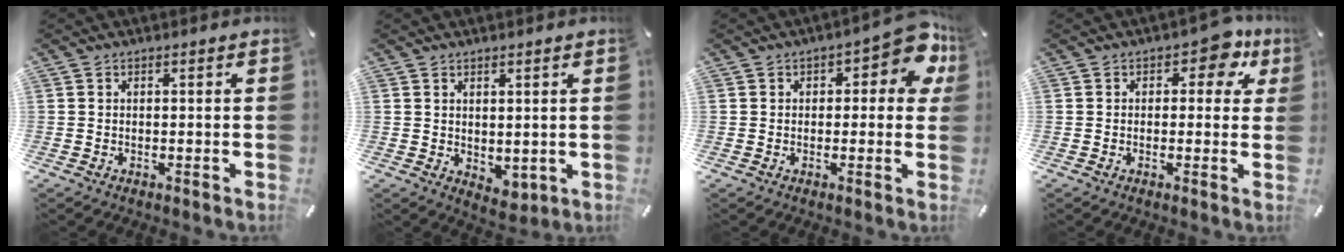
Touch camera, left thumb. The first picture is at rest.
{"total": 2.6, "force": [1.6, 1.8, 0.8], "torque": [-0.001, -0.010, 0.029]}
{"total": 8.8, "force": [3.2, 4.4, 7.0], "torque": [-0.080, -0.011, 0.049]}
{"total": 7.1, "force": [3.1, 4.2, 4.8], "torque": [-0.048, -0.012, 0.044]}